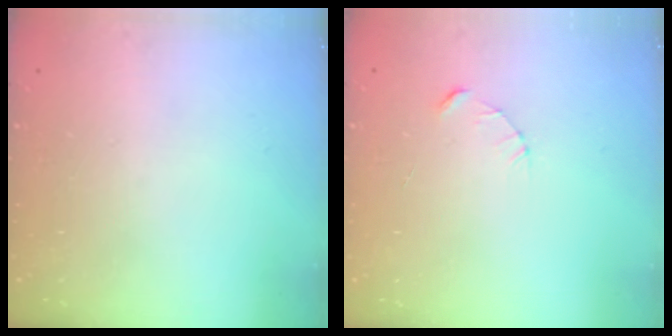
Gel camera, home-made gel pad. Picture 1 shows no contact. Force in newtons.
{"total": 2.3, "press": 2.3, "slide": 0.3}